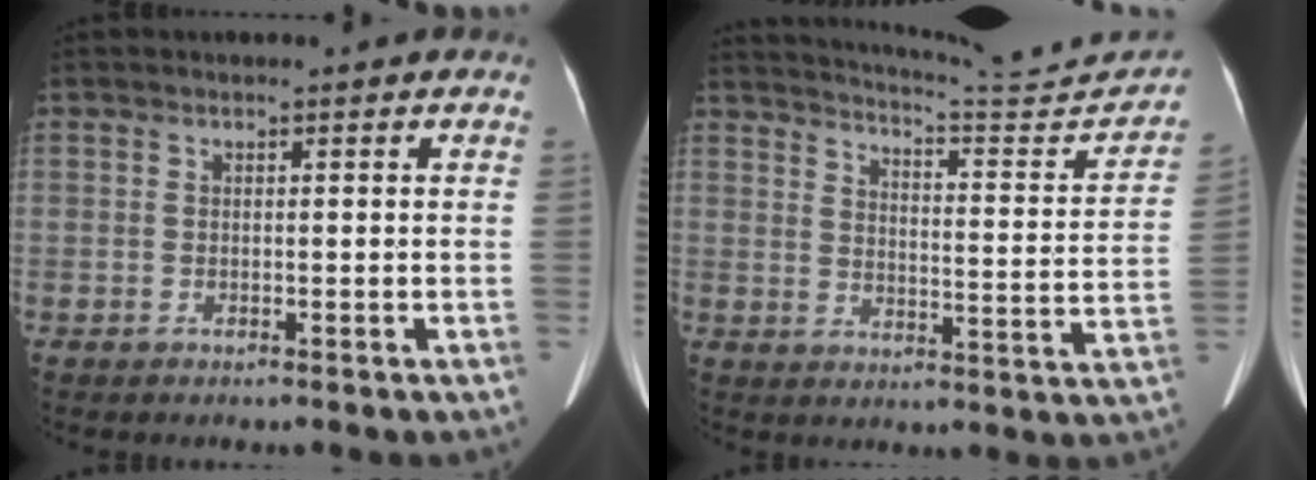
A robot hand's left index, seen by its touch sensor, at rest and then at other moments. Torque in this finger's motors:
{"motor_torque": [-0.33, -1.67, -0.29, -0.01]}